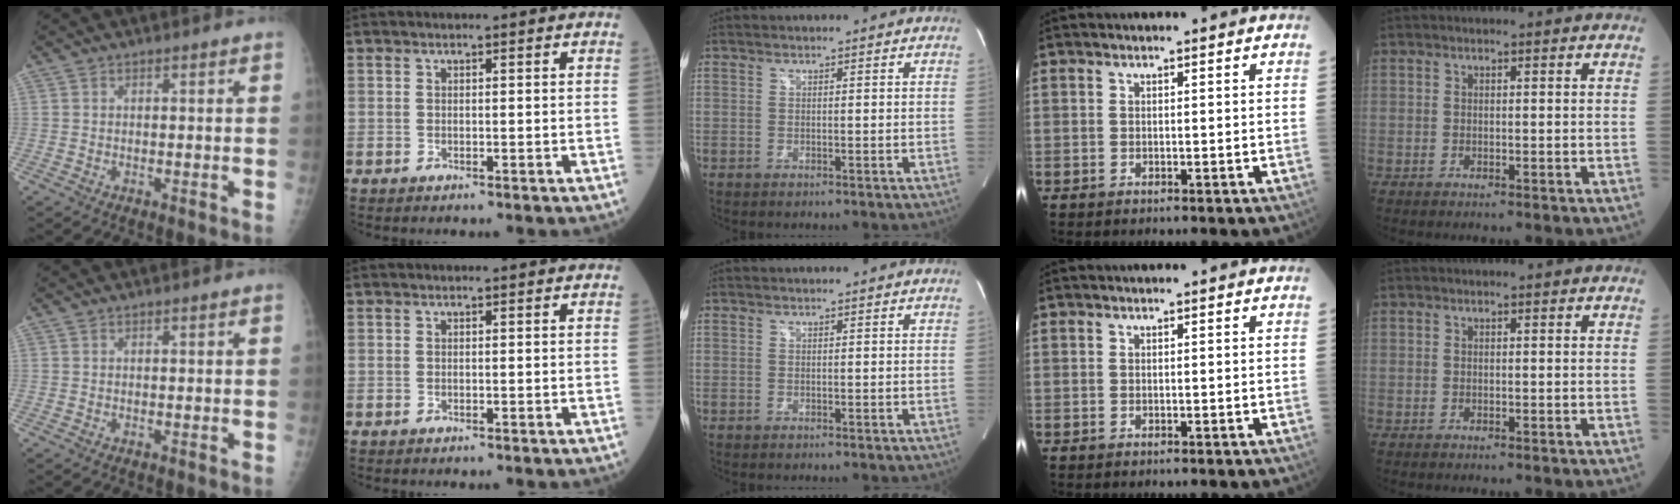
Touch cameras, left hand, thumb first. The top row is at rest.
{}